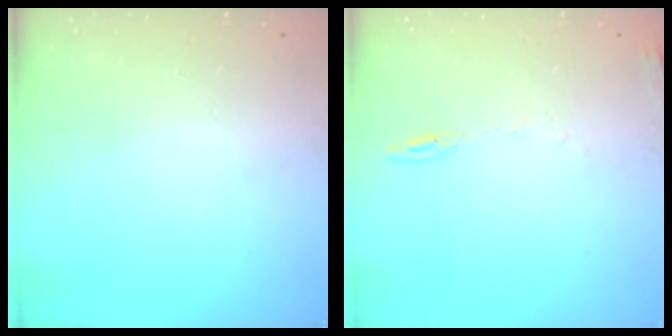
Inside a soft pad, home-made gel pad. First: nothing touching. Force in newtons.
{"total": 5.2, "press": 5.1, "slide": 0.7}